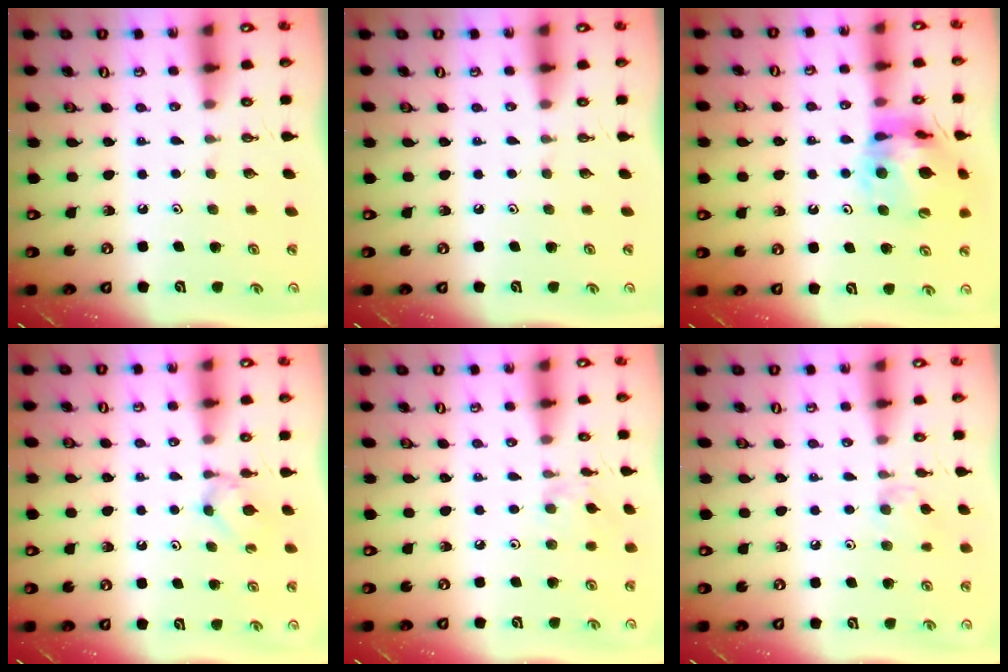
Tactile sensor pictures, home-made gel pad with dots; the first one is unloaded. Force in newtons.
{"total": 0.0}
{"total": 15.4, "press": 15.3, "slide": 1.5}
{"total": 3.0, "press": 2.9, "slide": 0.7}
{"total": 3.0, "press": 2.9, "slide": 0.5}
{"total": 7.1, "press": 7.0, "slide": 0.8}